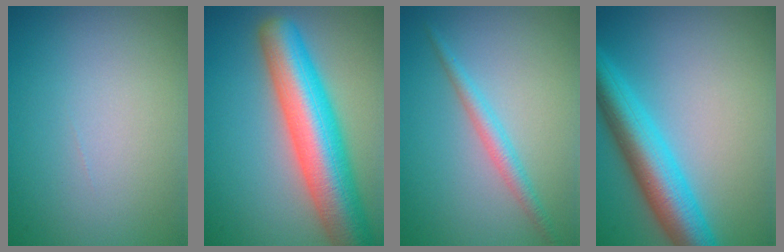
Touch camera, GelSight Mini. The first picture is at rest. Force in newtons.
{"total": 10.4, "press": 10.4, "slide": 0.6}
{"total": 2.0, "press": 2.0, "slide": 0.1}
{"total": 6.9, "press": 6.8, "slide": 0.5}